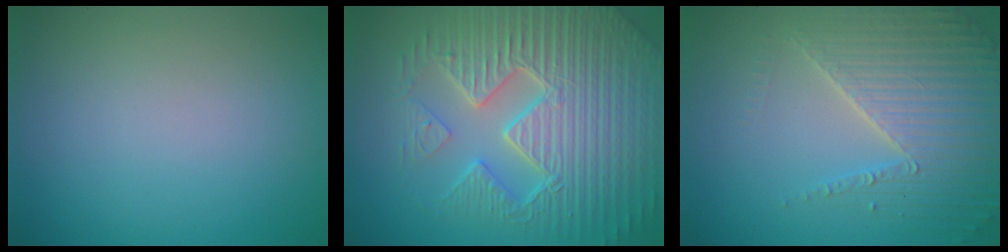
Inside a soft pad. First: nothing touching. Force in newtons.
{"total": 9.5, "press": 6.7, "slide": 6.7}
{"total": 4.4, "press": 4.3, "slide": 1.0}